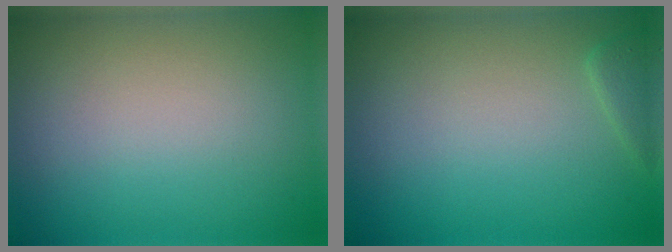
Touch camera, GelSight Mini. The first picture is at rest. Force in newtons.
{"total": 1.2, "press": 1.2, "slide": 0.1}